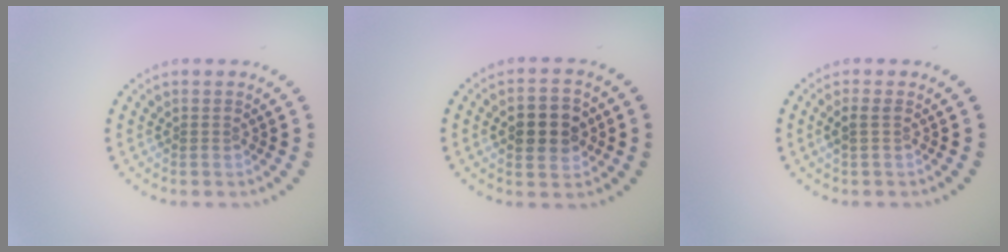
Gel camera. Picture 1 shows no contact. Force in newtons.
{"total": 4.5, "press": 4.5, "slide": 0.1}
{"total": 1.1, "press": 1.0, "slide": 0.5}